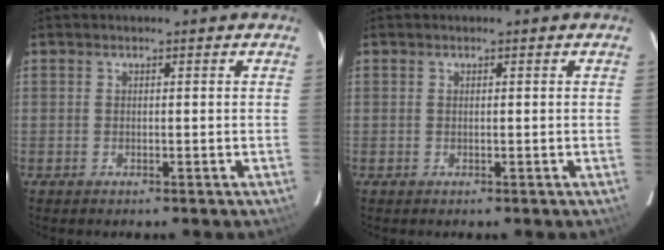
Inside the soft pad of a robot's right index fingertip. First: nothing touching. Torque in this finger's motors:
{"motor_torque": [-0.25, 0.00, 0.04, 0.01]}